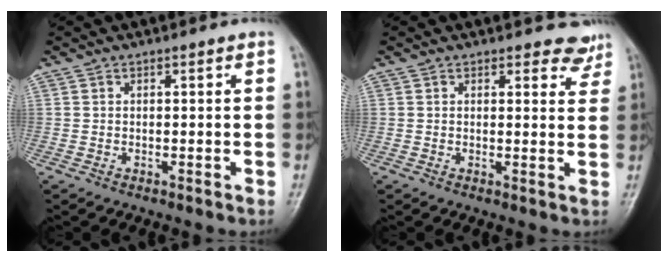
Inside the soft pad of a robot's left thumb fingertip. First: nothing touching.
{"total": 4.2, "force": [3.6, 1.9, 0.9], "torque": [0.016, -0.025, 0.030]}